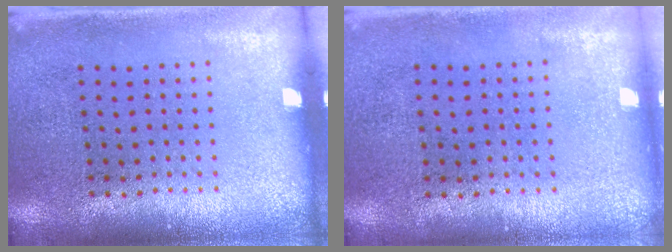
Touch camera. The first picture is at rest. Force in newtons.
{"total": 0.0}